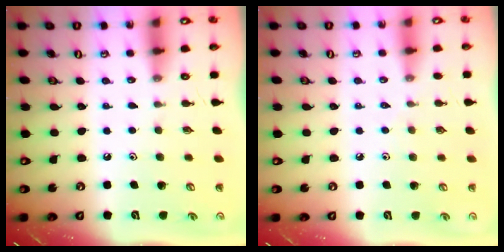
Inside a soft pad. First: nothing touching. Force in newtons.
{"total": 2.6, "press": 2.6, "slide": 0.5}